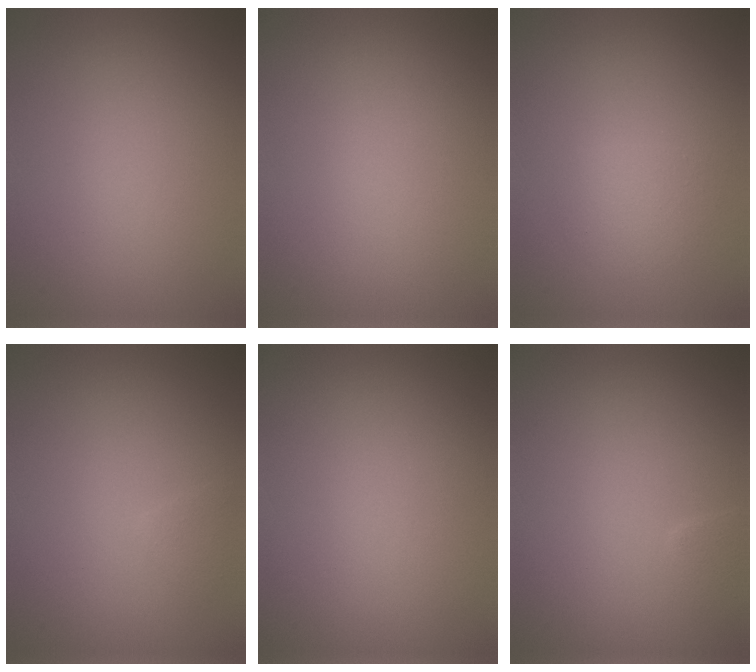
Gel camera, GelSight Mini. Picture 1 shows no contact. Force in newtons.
{"total": 0.0}
{"total": 1.6, "press": 1.6, "slide": 0.0}
{"total": 0.7, "press": 0.7, "slide": 0.0}
{"total": 0.0}
{"total": 0.9, "press": 0.9, "slide": 0.1}